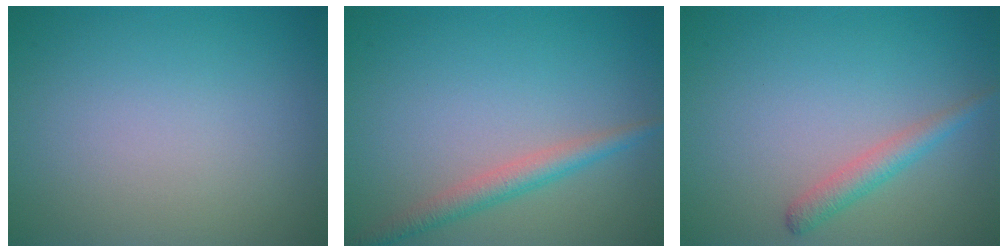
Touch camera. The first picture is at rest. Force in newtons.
{"total": 2.5, "press": 2.5, "slide": 0.1}
{"total": 2.0, "press": 2.0, "slide": 0.1}